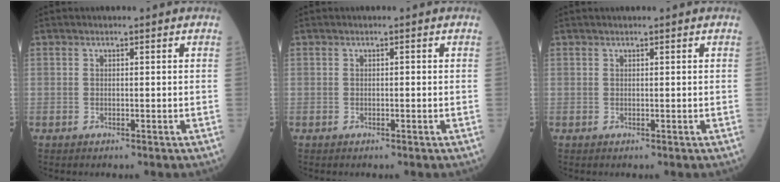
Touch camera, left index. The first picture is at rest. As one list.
[{"total": 0.0}, {"total": 0.8, "force": [0.6, -0.2, 0.4], "torque": [-0.008, 0.010, 0.017]}]